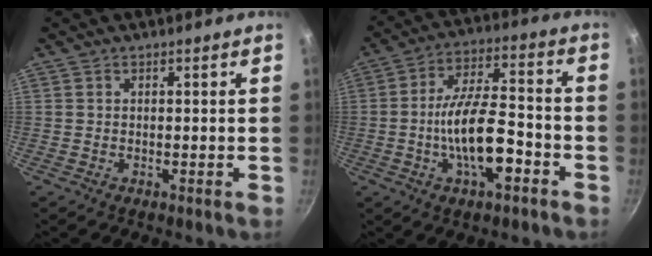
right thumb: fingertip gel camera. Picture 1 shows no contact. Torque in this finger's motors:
{"motor_torque": [2.78, 2.23, 2.01, -0.77, 0.74]}